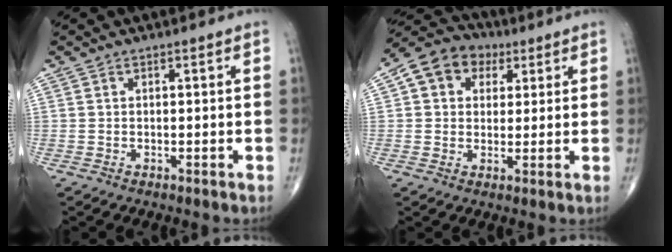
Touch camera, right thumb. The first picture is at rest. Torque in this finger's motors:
{"motor_torque": [0.08, 0.08, 0.00, 0.02, 0.07]}